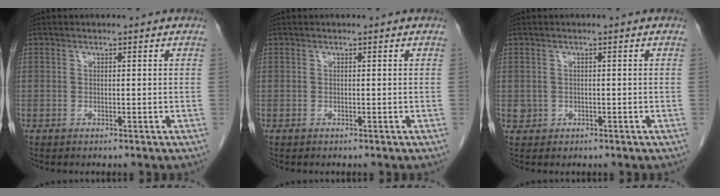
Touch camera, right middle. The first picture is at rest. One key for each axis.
{"total": 0.0}
{"total": 1.5, "fx": -0.2, "fy": 1.5, "fz": 0.3, "tx": -0.004, "ty": 0.004, "tz": 0.003}